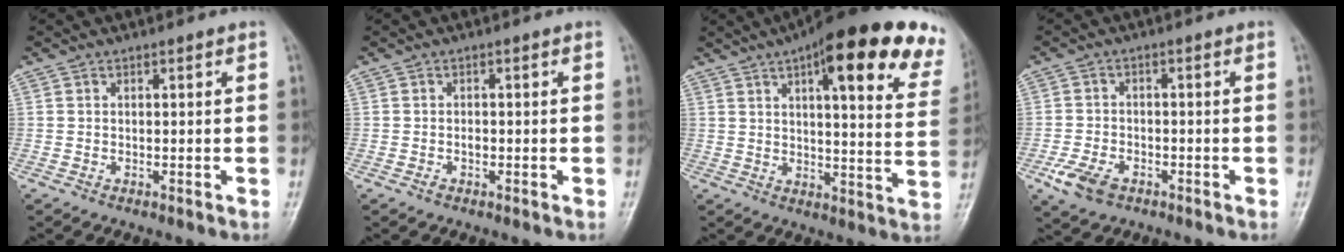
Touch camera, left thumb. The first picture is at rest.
{"total": 1.2, "force": [-0.6, 0.8, 0.7], "torque": [-0.012, 0.008, -0.011]}
{"total": 25.3, "force": [14.5, 7.2, 19.5], "torque": [-0.228, -0.021, 0.172]}
{"total": 5.9, "force": [-3.2, 3.8, 3.2], "torque": [-0.065, 0.008, -0.058]}